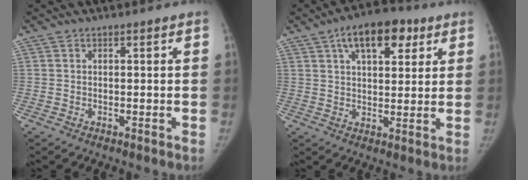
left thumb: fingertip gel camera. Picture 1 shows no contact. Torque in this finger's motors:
{"motor_torque": [0.39, 0.07, 1.16, -1.00, 0.24]}